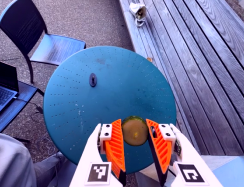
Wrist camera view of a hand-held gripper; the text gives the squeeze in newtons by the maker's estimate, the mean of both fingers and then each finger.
{"total": 10.1, "left": 9.8, "right": 10.4}